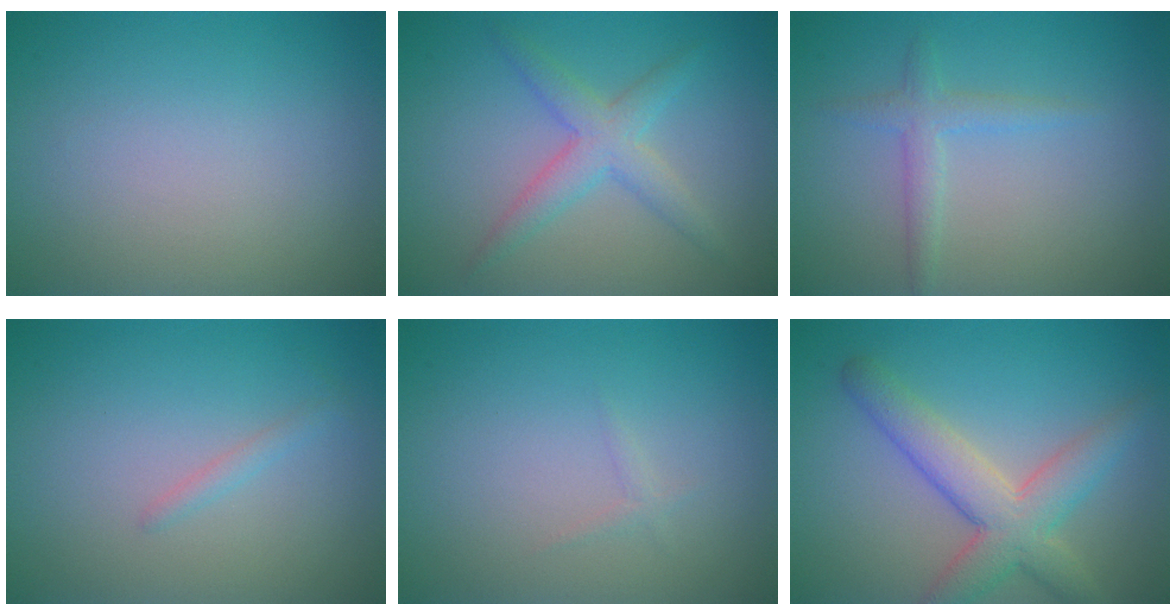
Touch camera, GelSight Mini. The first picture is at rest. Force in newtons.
{"total": 2.3, "press": 2.3, "slide": 0.1}
{"total": 1.9, "press": 1.9, "slide": 0.1}
{"total": 0.8, "press": 0.8, "slide": 0.1}
{"total": 0.5, "press": 0.5, "slide": 0.0}
{"total": 5.6, "press": 5.6, "slide": 0.2}